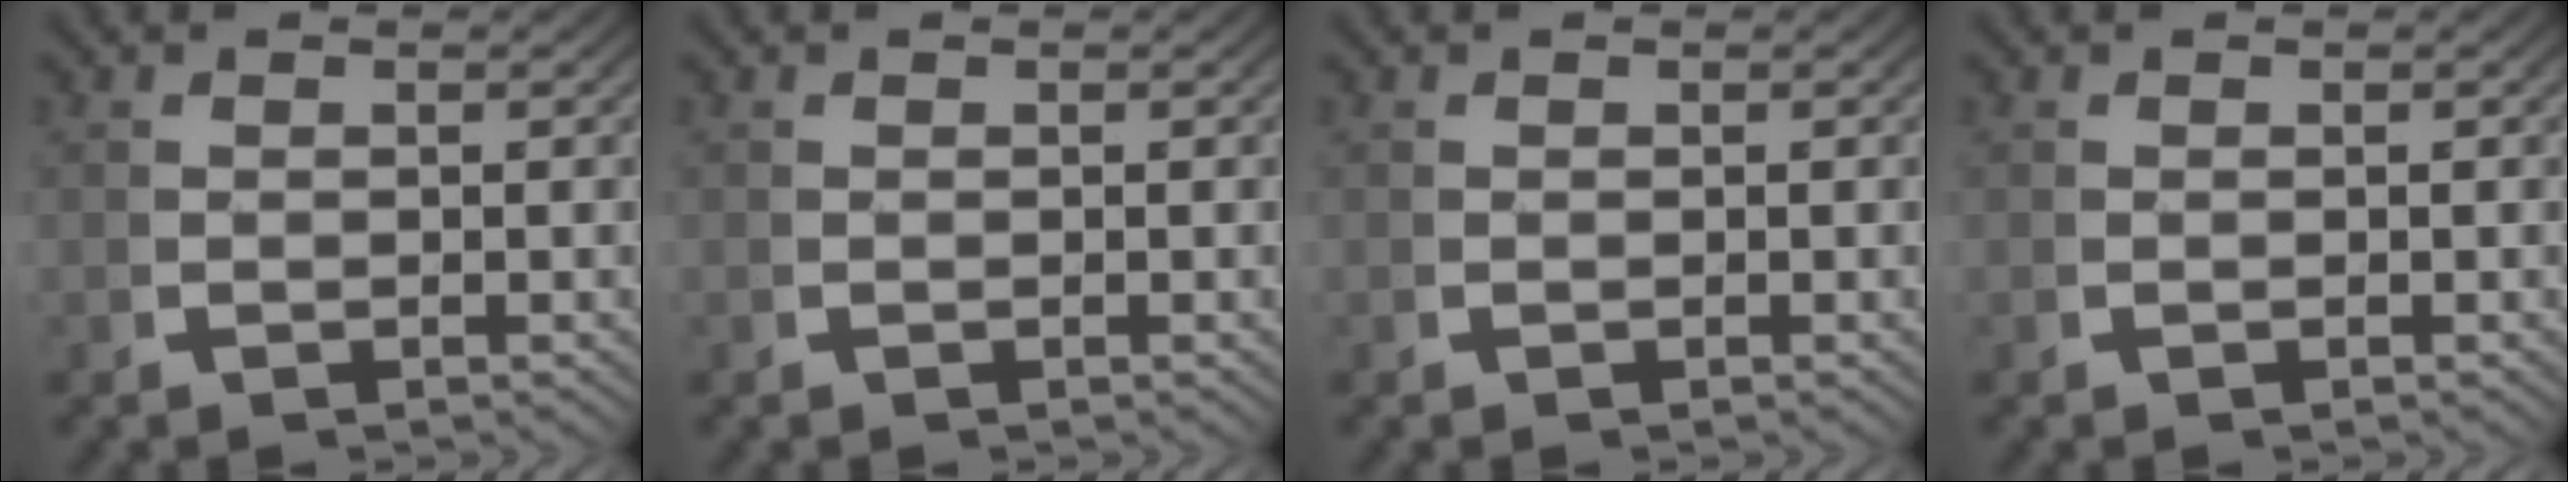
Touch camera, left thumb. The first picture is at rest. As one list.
[{"total": 0.0}, {"total": 0.0}, {"total": 0.0}]